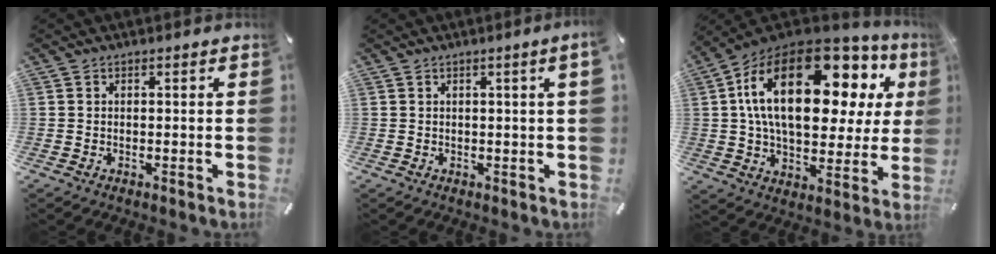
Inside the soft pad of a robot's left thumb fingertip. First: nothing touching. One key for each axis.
{"total": 2.2, "fx": 0.7, "fy": -0.2, "fz": 2.1, "tx": -0.037, "ty": -0.003, "tz": 0.011}
{"total": 25.7, "fx": 8.9, "fy": 13.1, "fz": 20.3, "tx": -0.358, "ty": -0.046, "tz": 0.143}